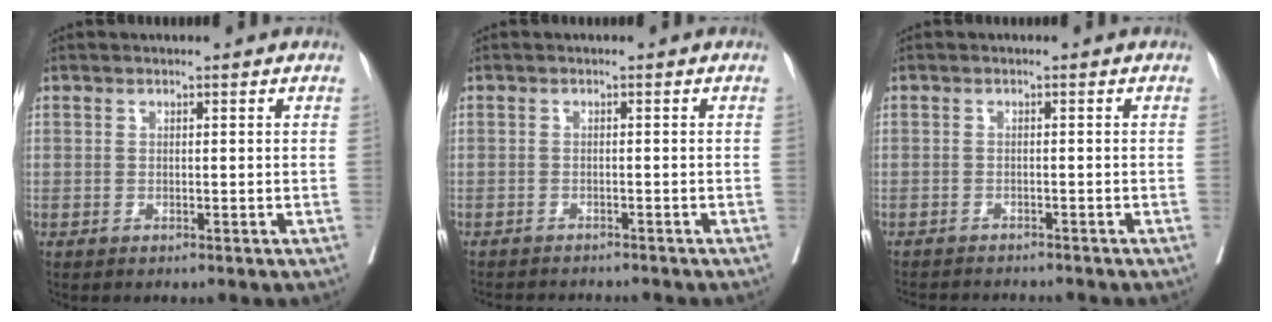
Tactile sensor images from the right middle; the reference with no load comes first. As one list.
[{"total": 6.5, "force": [-6.2, 0.9, 1.8], "torque": [-0.018, -0.008, -0.085]}, {"total": 7.2, "force": [-6.8, 1.0, 2.1], "torque": [-0.023, -0.009, -0.093]}]